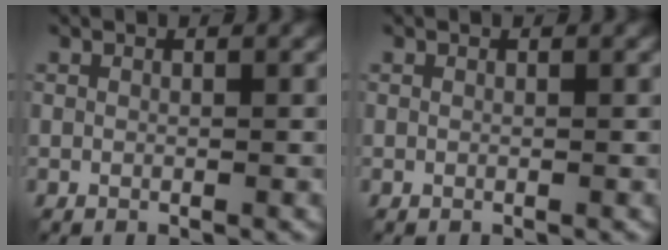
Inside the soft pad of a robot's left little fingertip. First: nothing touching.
{"total": 0.0}